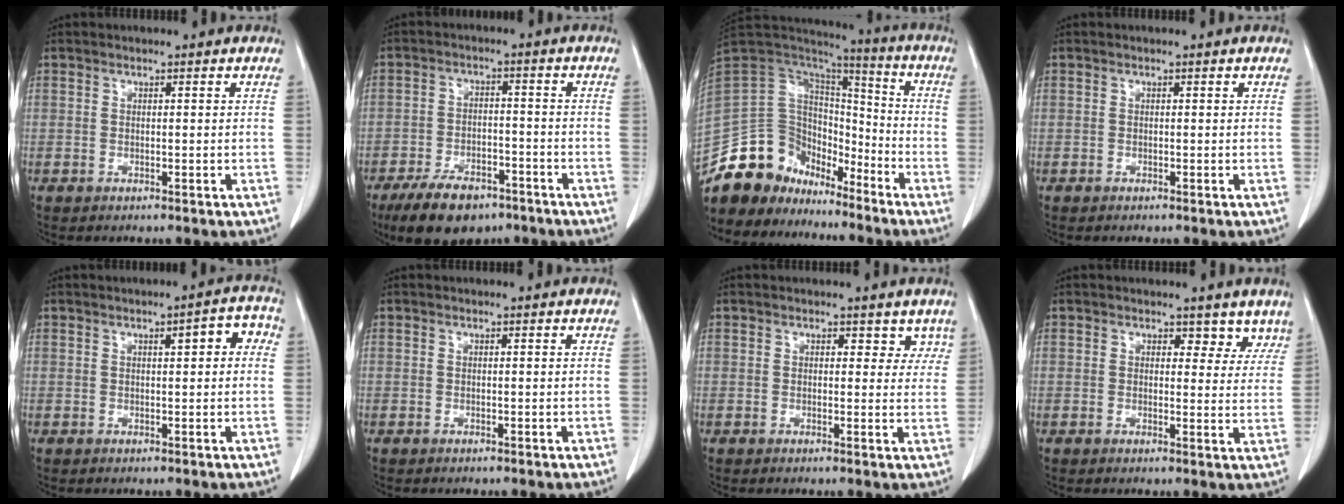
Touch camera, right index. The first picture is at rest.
{"total": 10.0, "force": [-7.2, 4.6, 5.2], "torque": [-0.087, -0.004, -0.119]}
{"total": 14.4, "force": [-11.9, 7.8, 2.2], "torque": [-0.038, 0.084, -0.218]}
{"total": 0.0}
{"total": 4.4, "force": [1.1, 1.1, 4.1], "torque": [-0.050, 0.020, 0.011]}
{"total": 0.0}
{"total": 3.3, "force": [2.6, 1.9, 0.8], "torque": [0.022, -0.004, 0.022]}
{"total": 4.7, "force": [4.0, 2.3, 1.0], "torque": [0.021, -0.012, 0.037]}